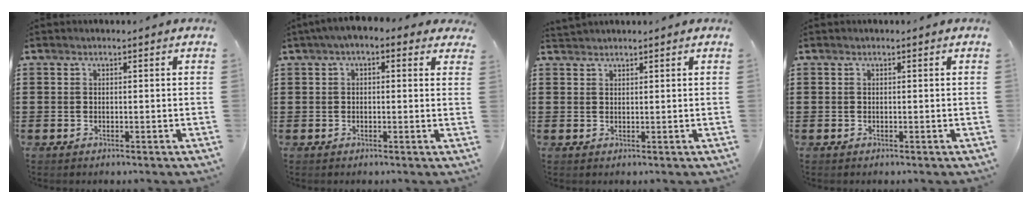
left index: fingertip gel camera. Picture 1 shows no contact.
{"total": 2.2, "force": [0.3, 1.3, 1.8], "torque": [-0.037, 0.009, 0.002]}
{"total": 1.3, "force": [1.3, 0.3, 0.1], "torque": [-0.005, 0.001, 0.026]}
{"total": 0.0}